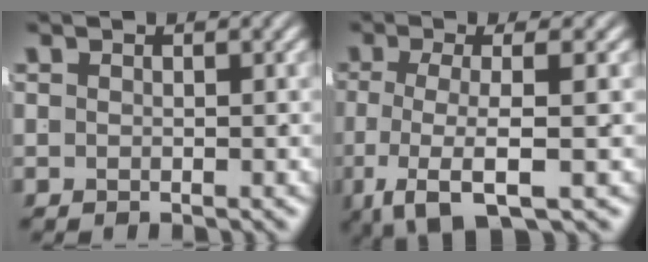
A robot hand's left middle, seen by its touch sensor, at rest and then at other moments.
{"total": 6.5, "force": [-3.0, 2.4, 5.2], "torque": [-0.121, -0.033, -0.030]}